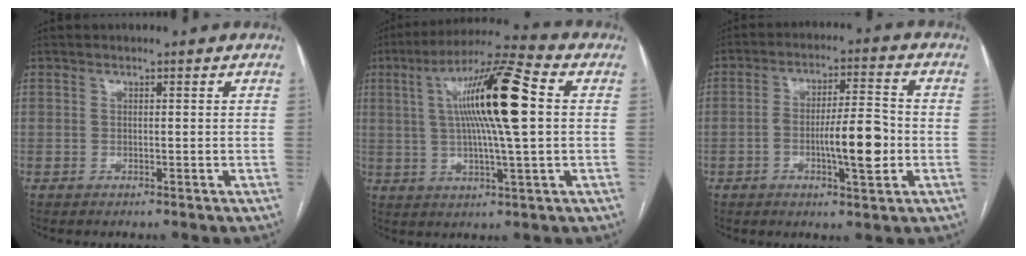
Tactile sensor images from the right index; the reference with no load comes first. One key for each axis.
{"total": 15.3, "fx": 2.4, "fy": 0.7, "fz": 15.1, "tx": -0.266, "ty": 0.018, "tz": 0.039}
{"total": 9.5, "fx": -2.2, "fy": 1.9, "fz": 9.0, "tx": -0.148, "ty": 0.011, "tz": -0.034}